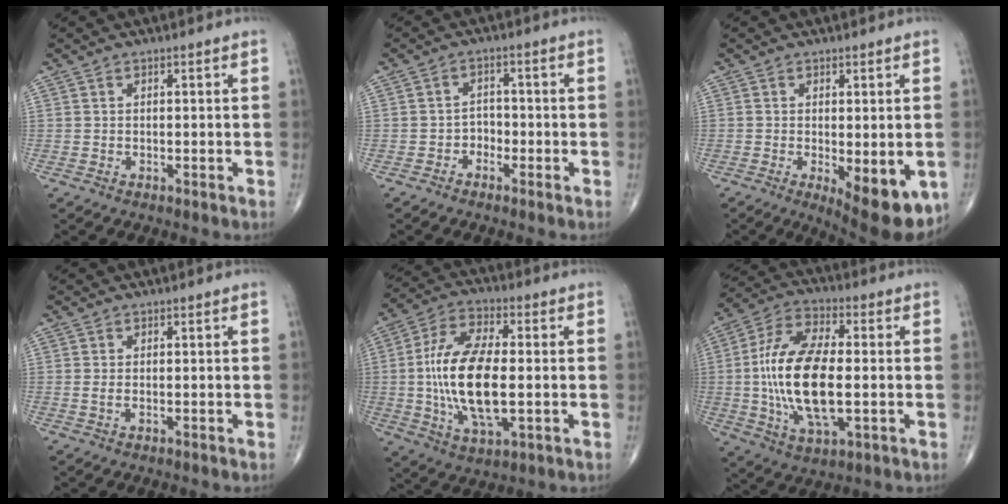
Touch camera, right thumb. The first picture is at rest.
{"total": 2.5, "force": [-1.5, 1.9, 0.7], "torque": [0.007, 0.016, -0.032]}
{"total": 11.0, "force": [-3.5, 4.3, 9.5], "torque": [-0.119, -0.020, -0.038]}
{"total": 0.8, "force": [-0.1, 0.3, 0.7], "torque": [-0.019, -0.003, -0.001]}
{"total": 17.5, "force": [-1.1, 7.6, 15.7], "torque": [-0.311, 0.005, -0.018]}
{"total": 18.7, "force": [-1.2, 8.3, 16.8], "torque": [-0.333, 0.009, -0.020]}